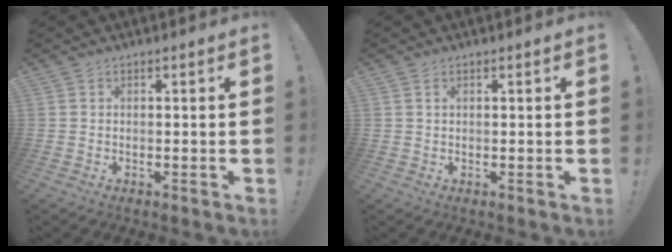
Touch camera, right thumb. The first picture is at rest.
{"total": 1.1, "force": [0.6, 0.6, 0.7], "torque": [-0.014, 0.002, 0.011]}